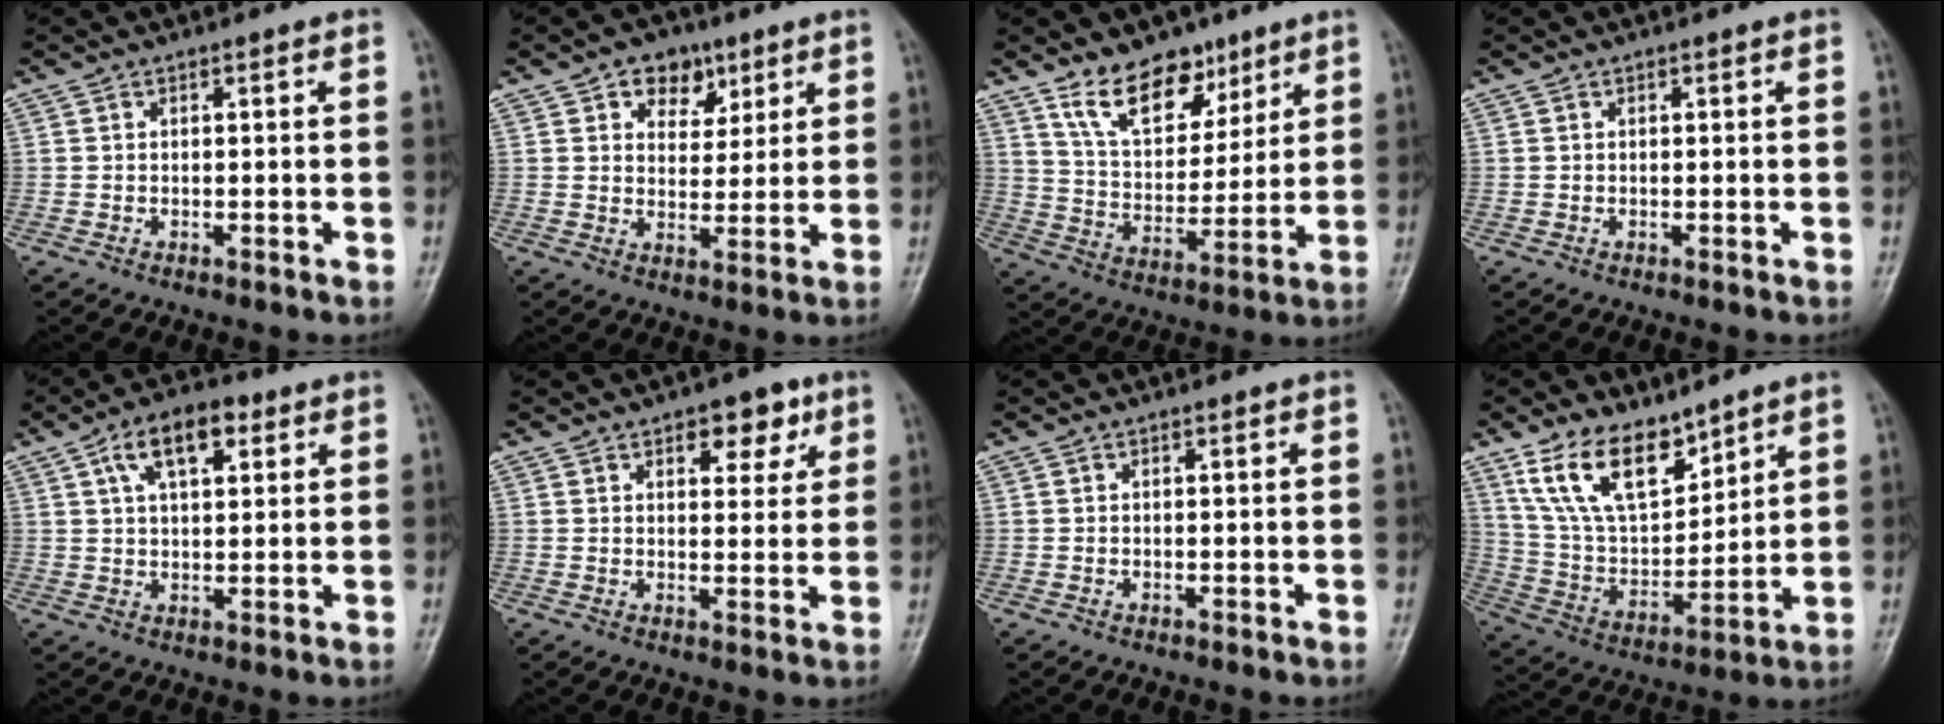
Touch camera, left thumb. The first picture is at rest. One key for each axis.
{"total": 7.3, "fx": 3.9, "fy": 5.2, "fz": 3.2, "tx": -0.011, "ty": -0.013, "tz": 0.056}
{"total": 12.8, "fx": 8.6, "fy": 7.1, "fz": 6.1, "tx": -0.063, "ty": -0.059, "tz": 0.156}
{"total": 0.0}
{"total": 9.3, "fx": 4.0, "fy": 4.7, "fz": 6.9, "tx": -0.107, "ty": 0.004, "tz": 0.063}
{"total": 6.5, "fx": 3.5, "fy": 3.5, "fz": 4.2, "tx": -0.025, "ty": -0.014, "tz": 0.043}
{"total": 0.0}
{"total": 14.6, "fx": 10.0, "fy": 7.1, "fz": 8.0, "tx": -0.114, "ty": -0.055, "tz": 0.206}